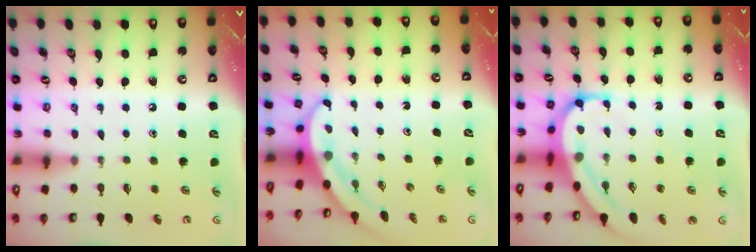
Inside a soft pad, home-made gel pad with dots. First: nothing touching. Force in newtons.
{"total": 3.7, "press": 3.7, "slide": 0.1}
{"total": 9.8, "press": 9.7, "slide": 1.0}